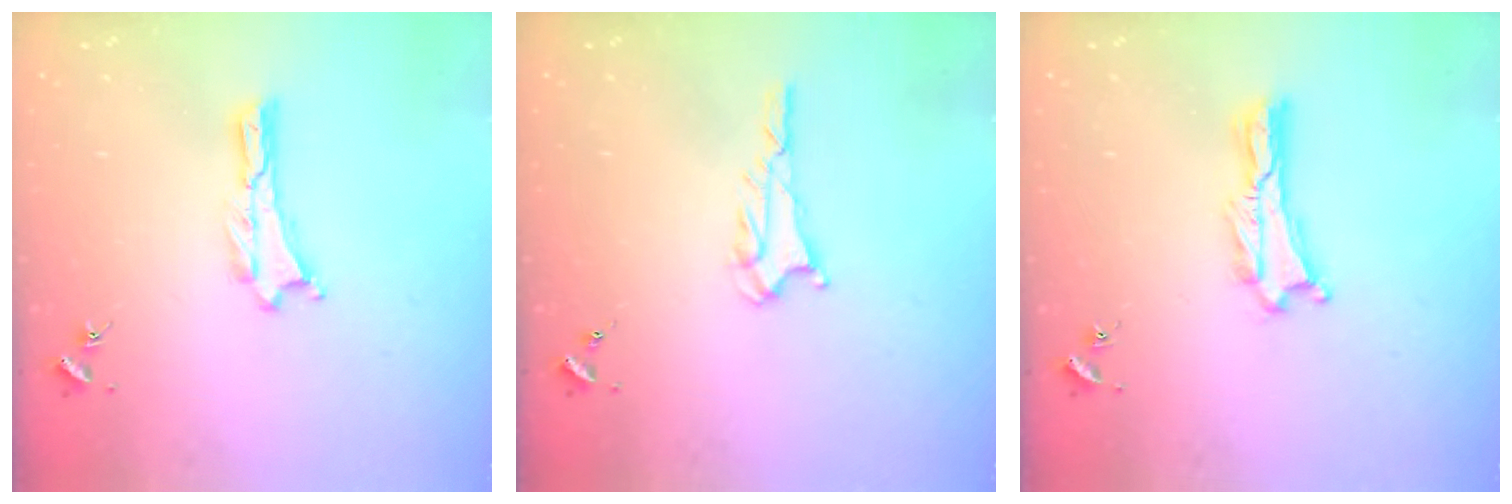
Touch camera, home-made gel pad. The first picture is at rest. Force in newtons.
{"total": 1.6, "press": 1.6, "slide": 0.1}
{"total": 0.6, "press": 0.5, "slide": 0.2}